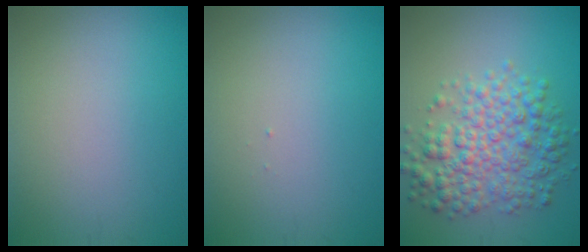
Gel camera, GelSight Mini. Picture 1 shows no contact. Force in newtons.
{"total": 0.0}
{"total": 6.5, "press": 6.5, "slide": 0.0}